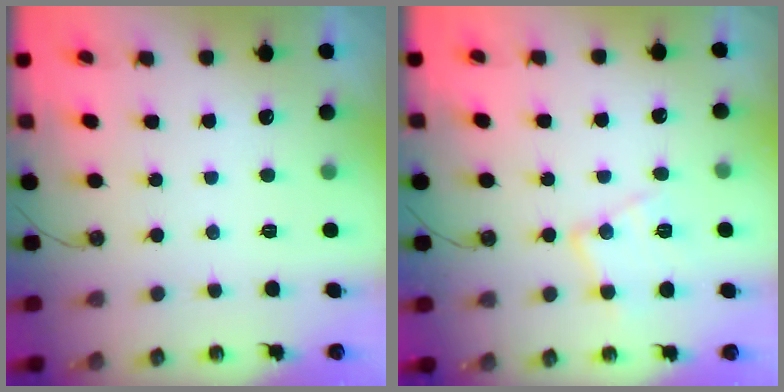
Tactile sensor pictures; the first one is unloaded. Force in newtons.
{"total": 11.3, "press": 11.3, "slide": 0.8}